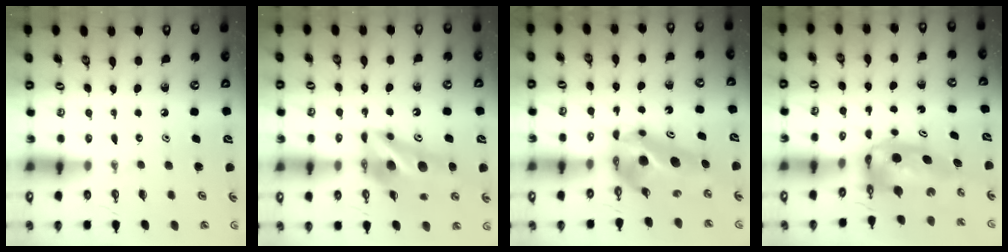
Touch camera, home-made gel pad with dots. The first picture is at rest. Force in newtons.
{"total": 12.4, "press": 12.3, "slide": 1.2}
{"total": 11.1, "press": 10.7, "slide": 3.0}
{"total": 6.6, "press": 6.5, "slide": 0.6}